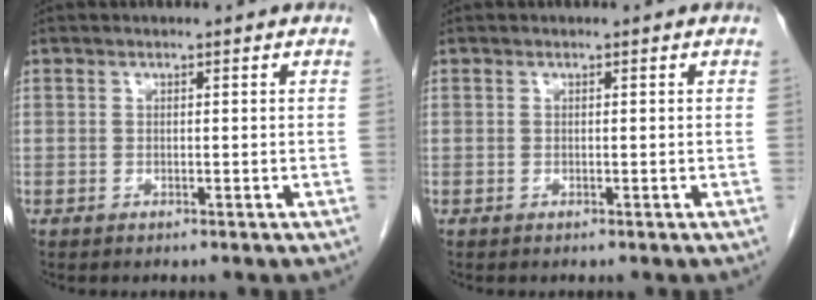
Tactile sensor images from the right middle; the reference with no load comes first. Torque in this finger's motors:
{"motor_torque": [0.02, -0.07, 0.00, 0.00]}